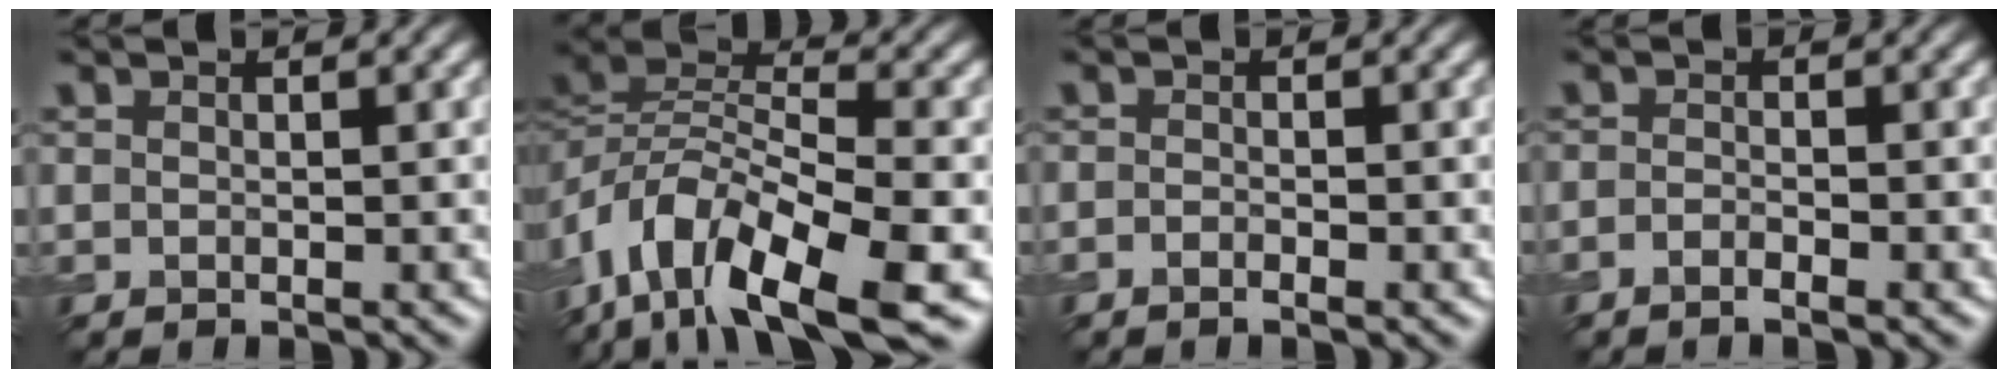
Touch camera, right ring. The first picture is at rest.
{"total": 11.4, "force": [-6.4, 4.7, 8.1], "torque": [-0.150, 0.005, -0.120]}
{"total": 0.9, "force": [-0.6, 0.1, 0.6], "torque": [-0.020, 0.002, -0.012]}
{"total": 1.3, "force": [-1.0, 0.1, 0.9], "torque": [-0.026, 0.002, -0.022]}